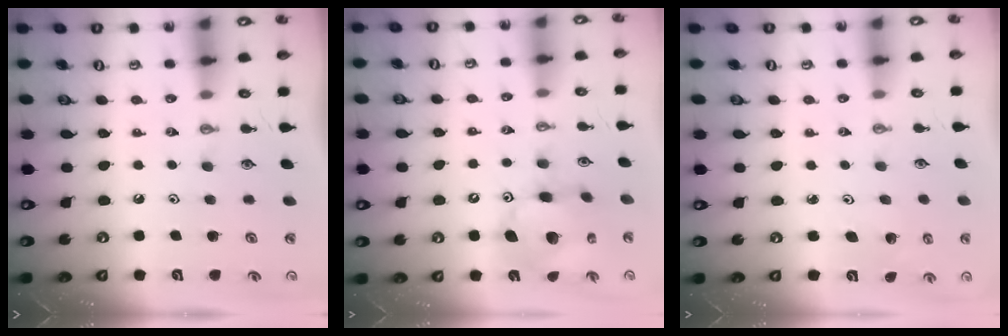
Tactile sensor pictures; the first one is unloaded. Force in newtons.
{"total": 13.4, "press": 13.4, "slide": 1.3}
{"total": 2.8, "press": 2.8, "slide": 0.3}